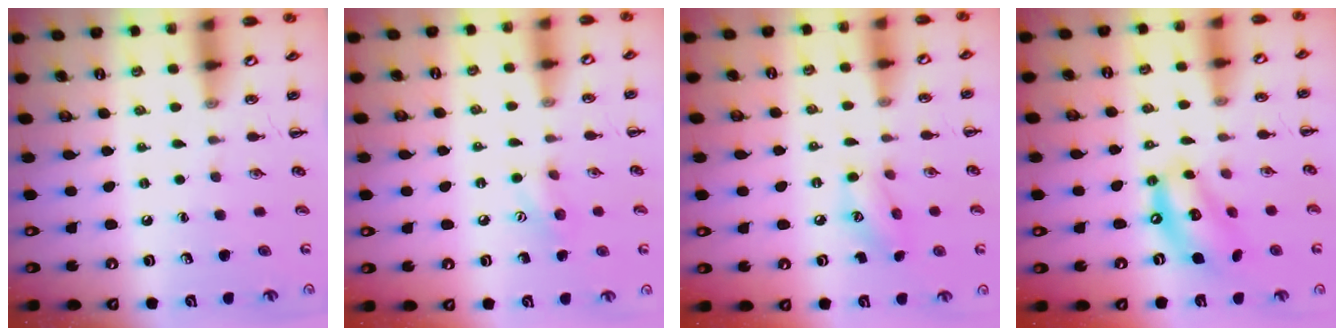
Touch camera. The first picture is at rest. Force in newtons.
{"total": 7.0, "press": 6.7, "slide": 1.8}
{"total": 8.2, "press": 8.2, "slide": 0.7}
{"total": 12.3, "press": 11.9, "slide": 3.1}